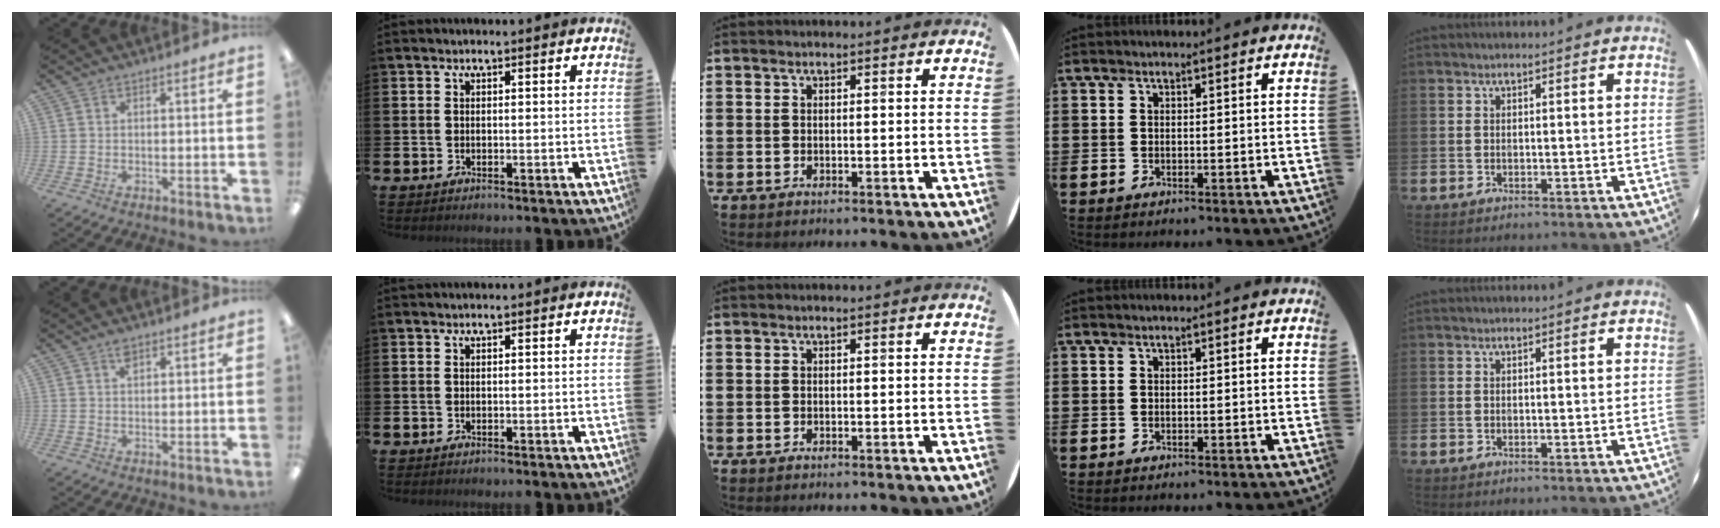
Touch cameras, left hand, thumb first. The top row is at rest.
{"thumb": {"total": 1.9, "force": [1.5, 0.8, 0.8], "torque": [-0.013, -0.001, 0.025]}}